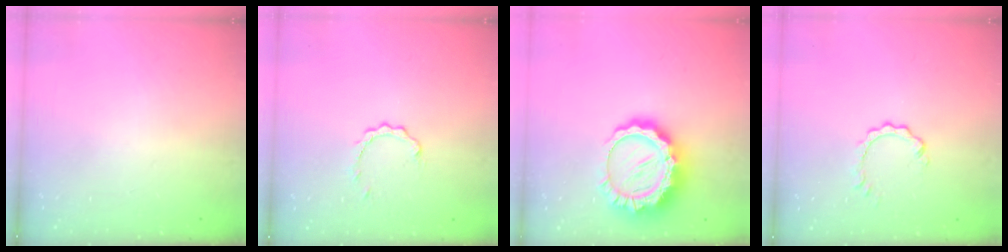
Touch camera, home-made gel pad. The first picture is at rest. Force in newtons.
{"total": 2.6, "press": 2.5, "slide": 0.3}
{"total": 16.4, "press": 16.3, "slide": 1.4}
{"total": 2.8, "press": 2.8, "slide": 0.3}